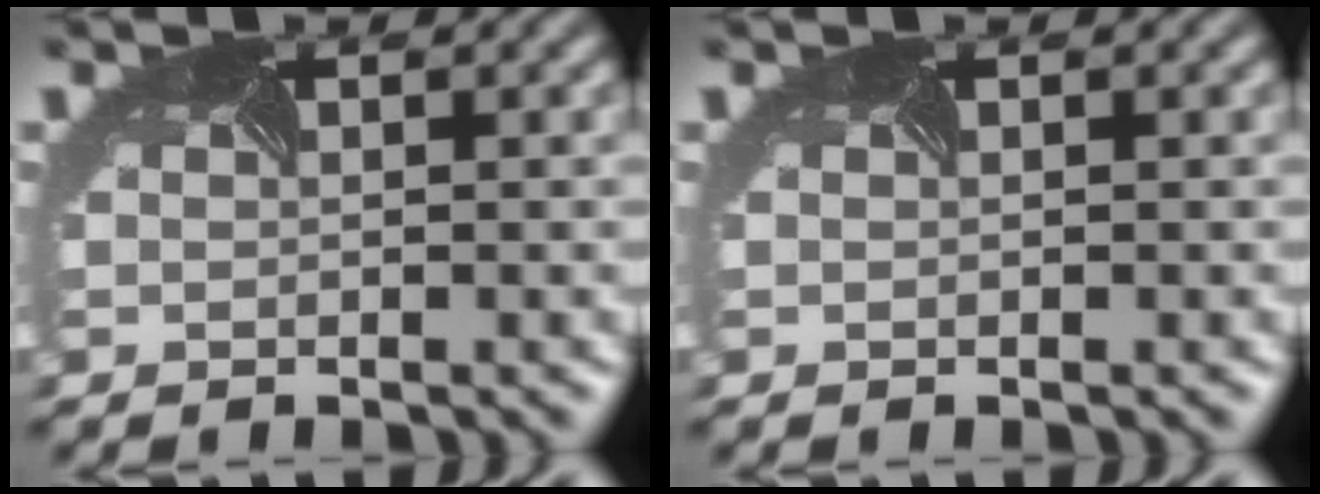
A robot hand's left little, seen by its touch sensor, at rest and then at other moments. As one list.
[{"total": 0.0}]